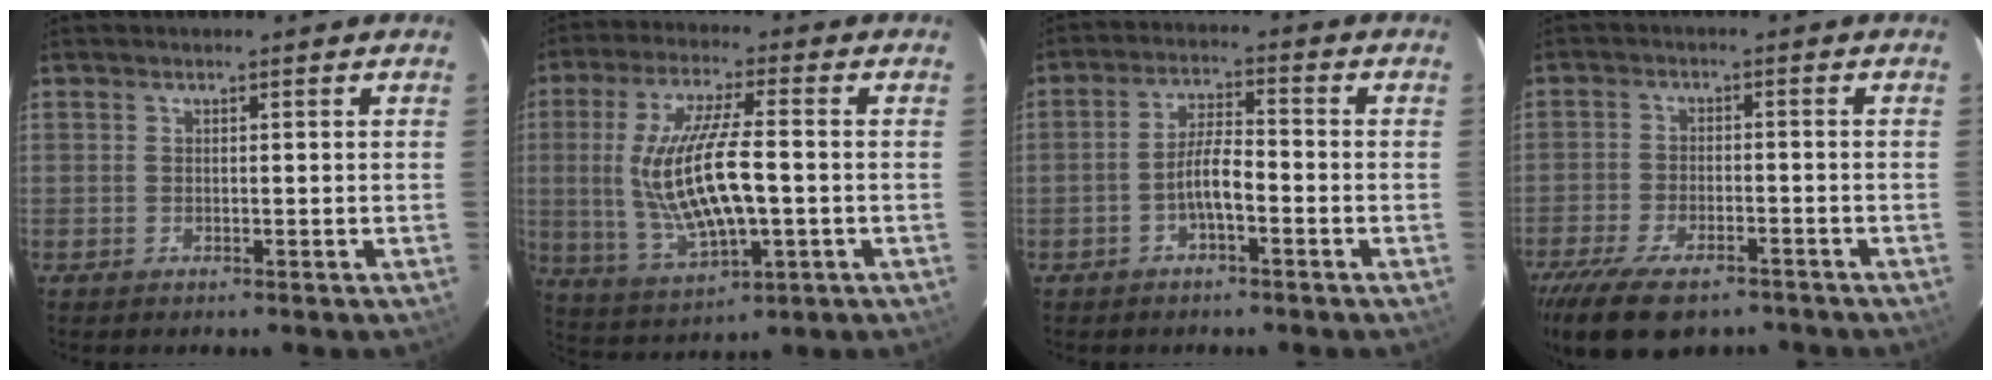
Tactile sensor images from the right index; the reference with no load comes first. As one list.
[{"total": 15.9, "force": [-1.1, 4.7, 15.2], "torque": [-0.292, -0.014, -0.002]}, {"total": 5.0, "force": [-2.2, 1.2, 4.3], "torque": [-0.085, 0.009, -0.040]}, {"total": 14.8, "force": [-11.0, 6.0, 7.9], "torque": [-0.181, -0.037, -0.181]}]